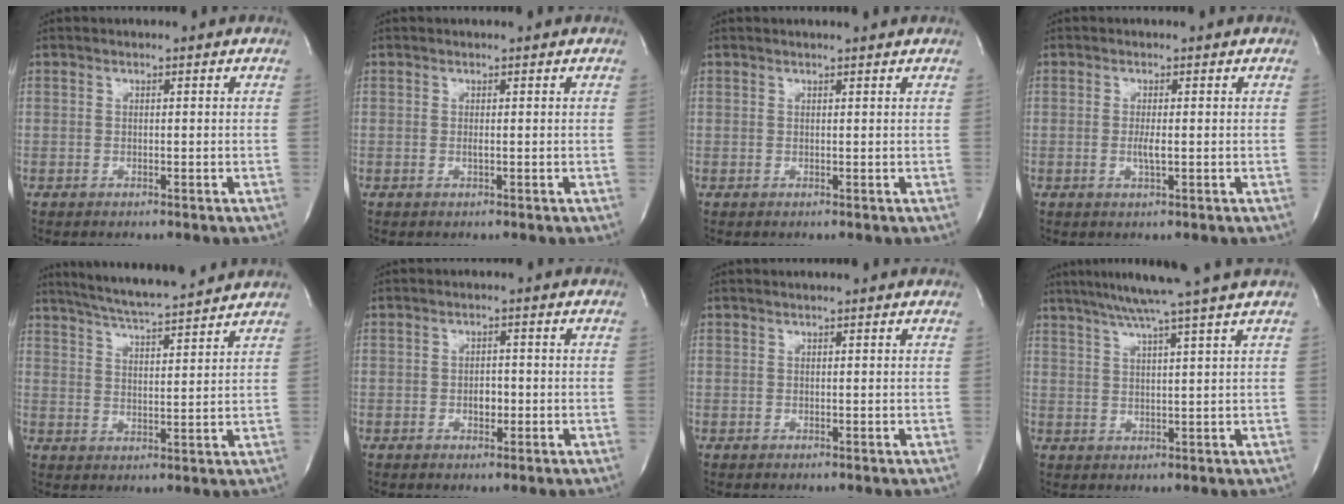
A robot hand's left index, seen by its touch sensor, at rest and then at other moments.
{"total": 0.5, "force": [0.2, 0.0, 0.5], "torque": [-0.015, 0.001, 0.003]}
{"total": 2.2, "force": [2.1, -0.2, 0.6], "torque": [-0.010, 0.005, 0.024]}
{"total": 1.8, "force": [-0.1, 0.1, 1.8], "torque": [-0.039, -0.003, -0.002]}
{"total": 13.3, "force": [12.1, 0.4, 5.5], "torque": [-0.100, 0.013, 0.182]}
{"total": 2.0, "force": [-0.5, 1.2, 1.5], "torque": [-0.023, 0.004, -0.005]}
{"total": 2.3, "force": [2.1, -0.1, 0.9], "torque": [-0.016, 0.016, 0.025]}
{"total": 10.8, "force": [8.7, -2.5, 5.9], "torque": [-0.097, -0.001, 0.122]}